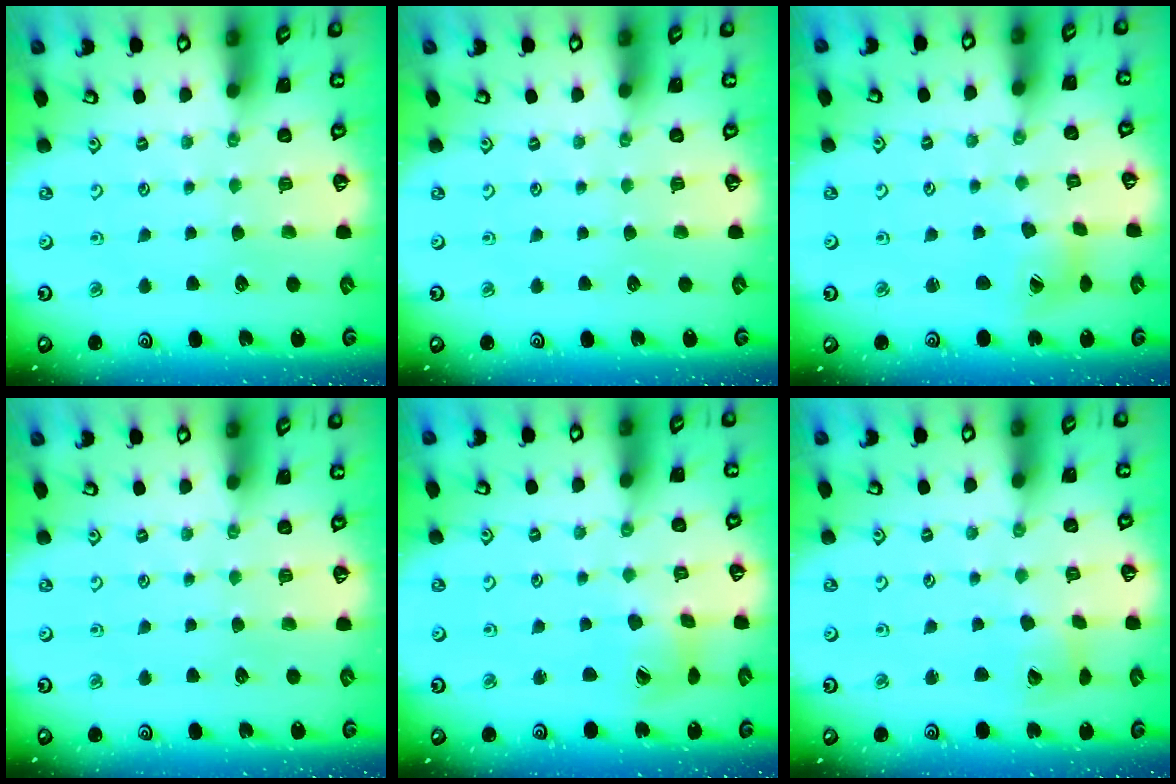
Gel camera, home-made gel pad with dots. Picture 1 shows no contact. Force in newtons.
{"total": 0.0}
{"total": 6.1, "press": 6.0, "slide": 0.6}
{"total": 0.0}
{"total": 6.7, "press": 6.6, "slide": 0.8}
{"total": 5.5, "press": 5.4, "slide": 0.8}